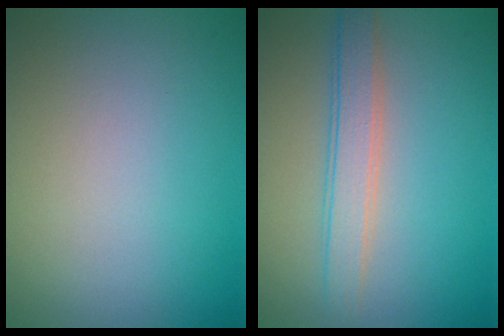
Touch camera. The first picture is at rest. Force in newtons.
{"total": 2.9, "press": 2.9, "slide": 0.1}